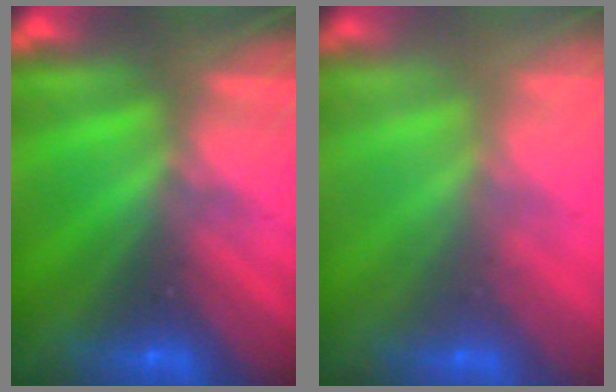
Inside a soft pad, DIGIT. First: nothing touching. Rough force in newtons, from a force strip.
{"total": 2.3}